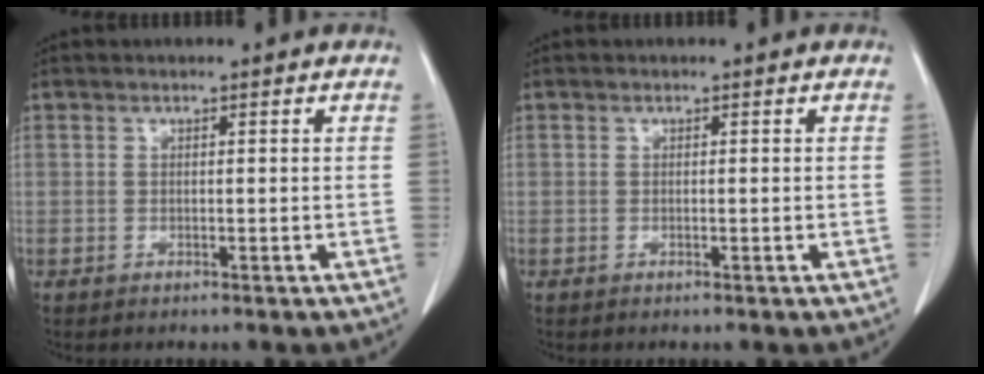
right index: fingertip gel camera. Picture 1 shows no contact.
{"total": 0.0}